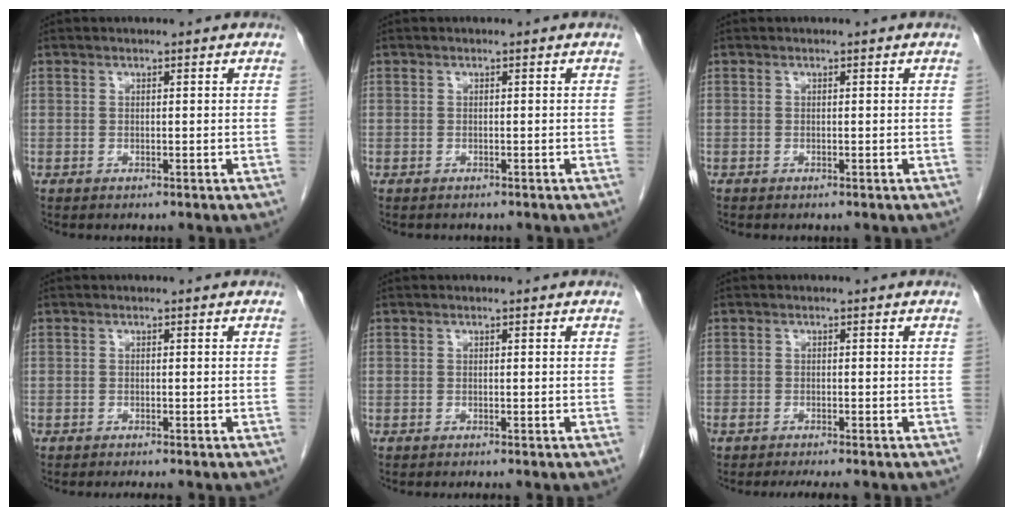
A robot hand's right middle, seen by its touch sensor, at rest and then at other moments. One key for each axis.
{"total": 0.8, "fx": -0.7, "fy": 0.5, "fz": -0.1, "tx": -0.010, "ty": 0.001, "tz": -0.012}
{"total": 0.0}
{"total": 1.8, "fx": -1.6, "fy": 0.1, "fz": 0.8, "tx": -0.012, "ty": -0.003, "tz": -0.021}
{"total": 0.8, "fx": -0.7, "fy": -0.1, "fz": 0.3, "tx": -0.006, "ty": 0.000, "tz": -0.011}
{"total": 4.0, "fx": -3.5, "fy": 0.6, "fz": 2.0, "tx": -0.026, "ty": -0.008, "tz": -0.052}